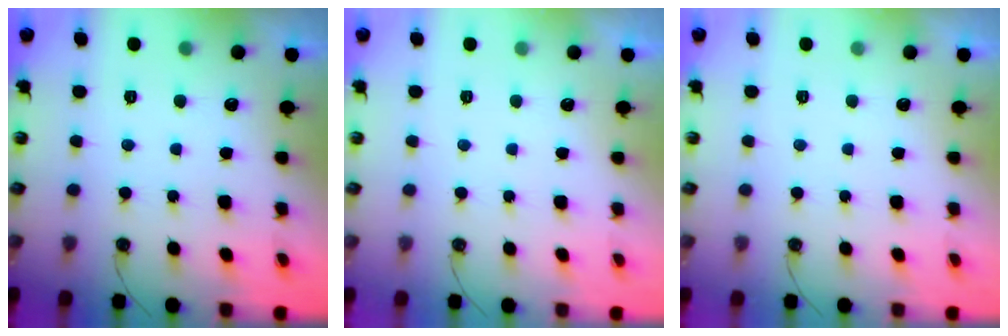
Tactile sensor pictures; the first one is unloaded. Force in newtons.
{"total": 0.0}
{"total": 0.0}